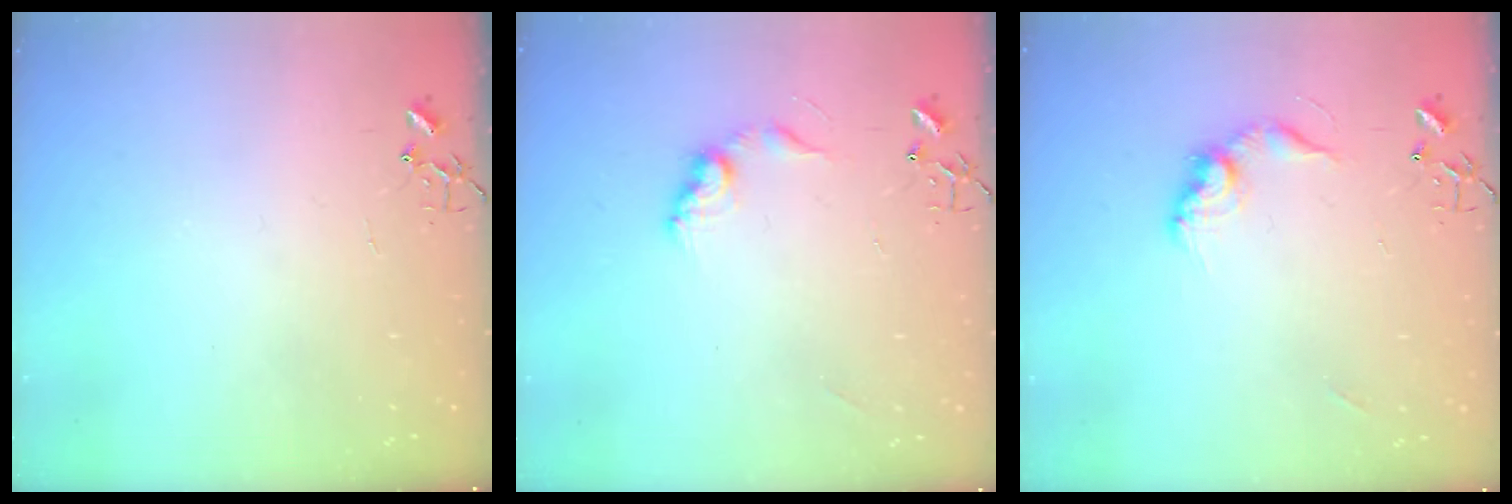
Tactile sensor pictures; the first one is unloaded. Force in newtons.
{"total": 9.2, "press": 9.2, "slide": 0.5}
{"total": 11.4, "press": 11.4, "slide": 0.7}